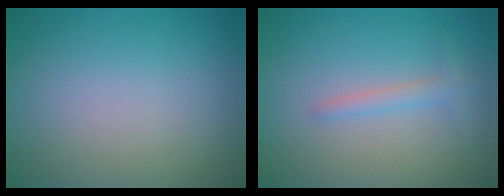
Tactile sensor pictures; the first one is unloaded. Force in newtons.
{"total": 1.5, "press": 1.5, "slide": 0.1}